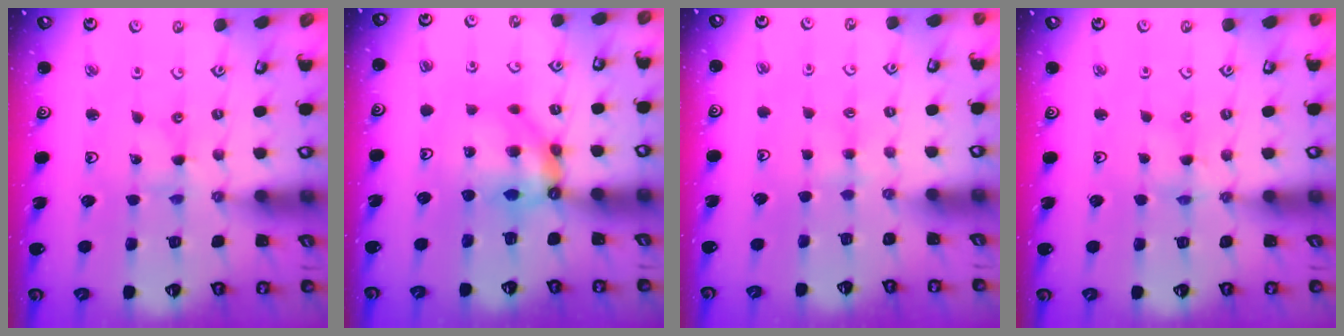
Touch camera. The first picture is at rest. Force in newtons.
{"total": 8.4, "press": 8.3, "slide": 0.6}
{"total": 2.8, "press": 2.7, "slide": 0.5}
{"total": 1.3, "press": 1.3, "slide": 0.2}